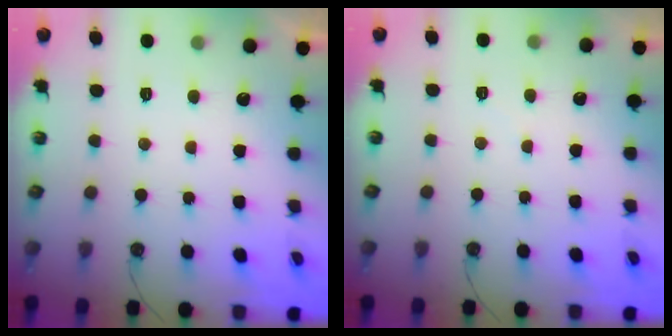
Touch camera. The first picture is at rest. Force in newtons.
{"total": 3.3, "press": 3.2, "slide": 0.5}